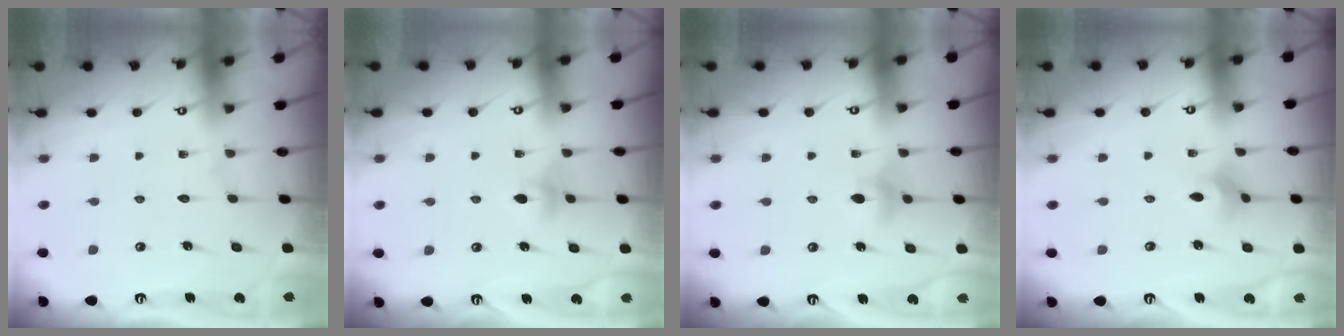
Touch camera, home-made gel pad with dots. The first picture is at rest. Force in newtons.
{"total": 4.5, "press": 4.4, "slide": 0.9}
{"total": 4.4, "press": 4.3, "slide": 0.9}
{"total": 2.3, "press": 2.3, "slide": 0.5}